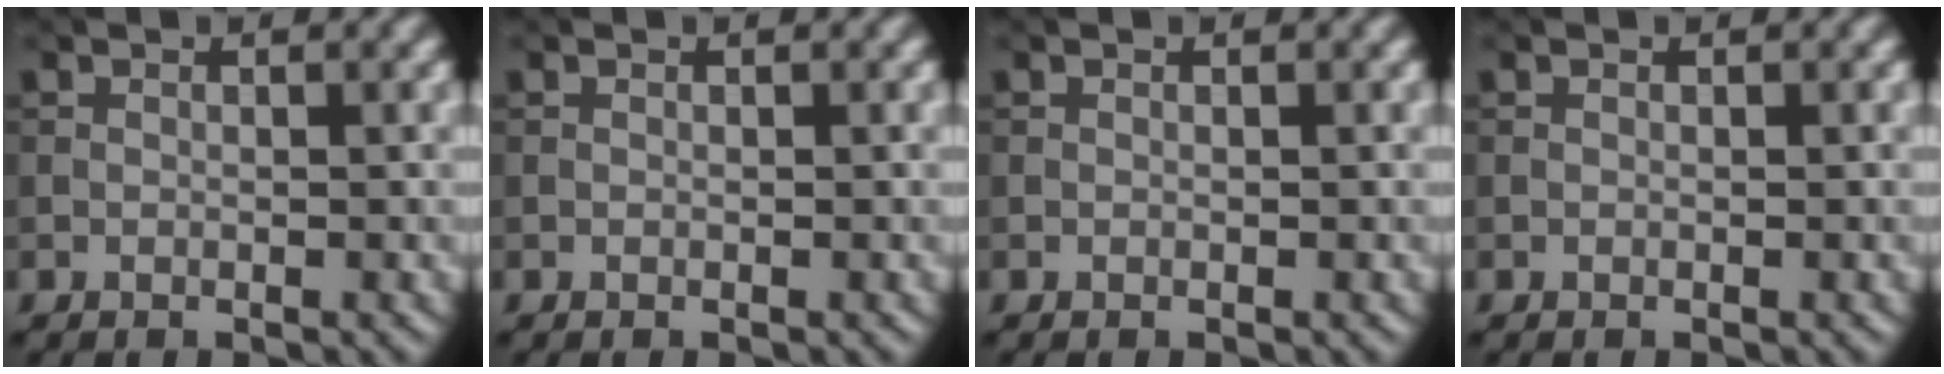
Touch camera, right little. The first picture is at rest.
{"total": 0.0}
{"total": 0.0}
{"total": 0.0}